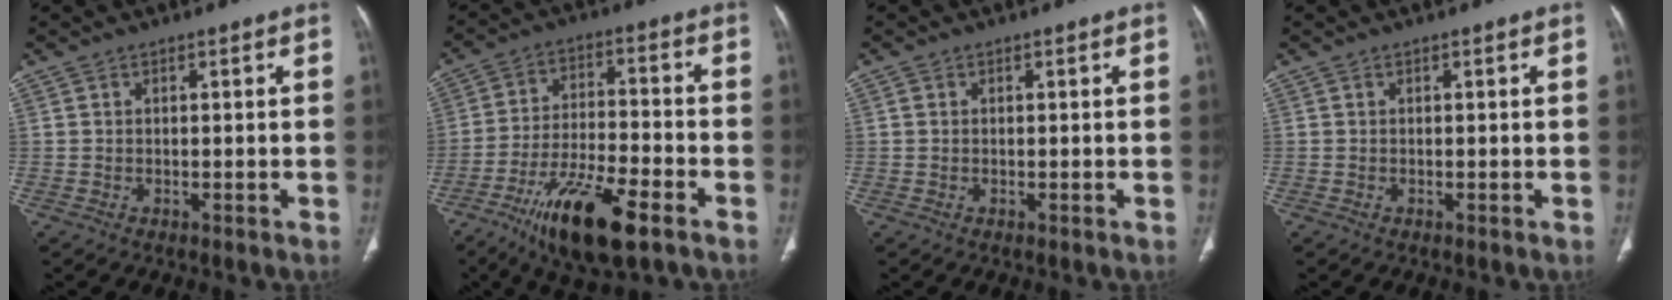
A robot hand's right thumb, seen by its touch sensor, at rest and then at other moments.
{"total": 16.0, "force": [-9.2, 4.6, 12.2], "torque": [-0.219, 0.033, -0.157]}
{"total": 0.6, "force": [0.1, 0.5, 0.2], "torque": [-0.001, 0.002, 0.002]}
{"total": 0.0}